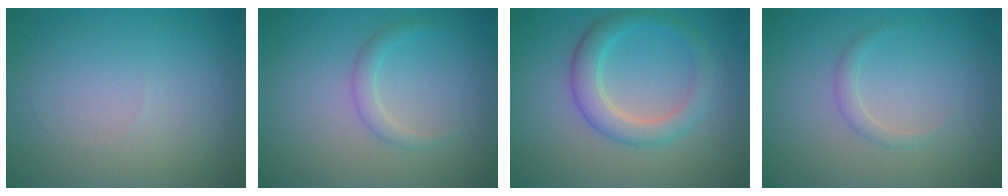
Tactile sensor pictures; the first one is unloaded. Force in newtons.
{"total": 1.5, "press": 1.5, "slide": 0.0}
{"total": 3.6, "press": 3.6, "slide": 0.2}
{"total": 1.1, "press": 1.1, "slide": 0.1}